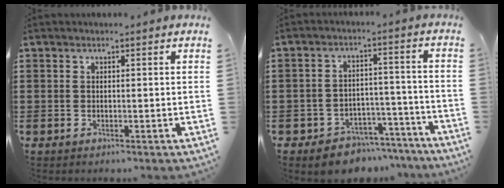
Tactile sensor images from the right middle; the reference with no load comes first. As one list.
[{"total": 5.7, "force": [-5.4, 1.8, 0.4], "torque": [-0.006, 0.025, -0.109]}]